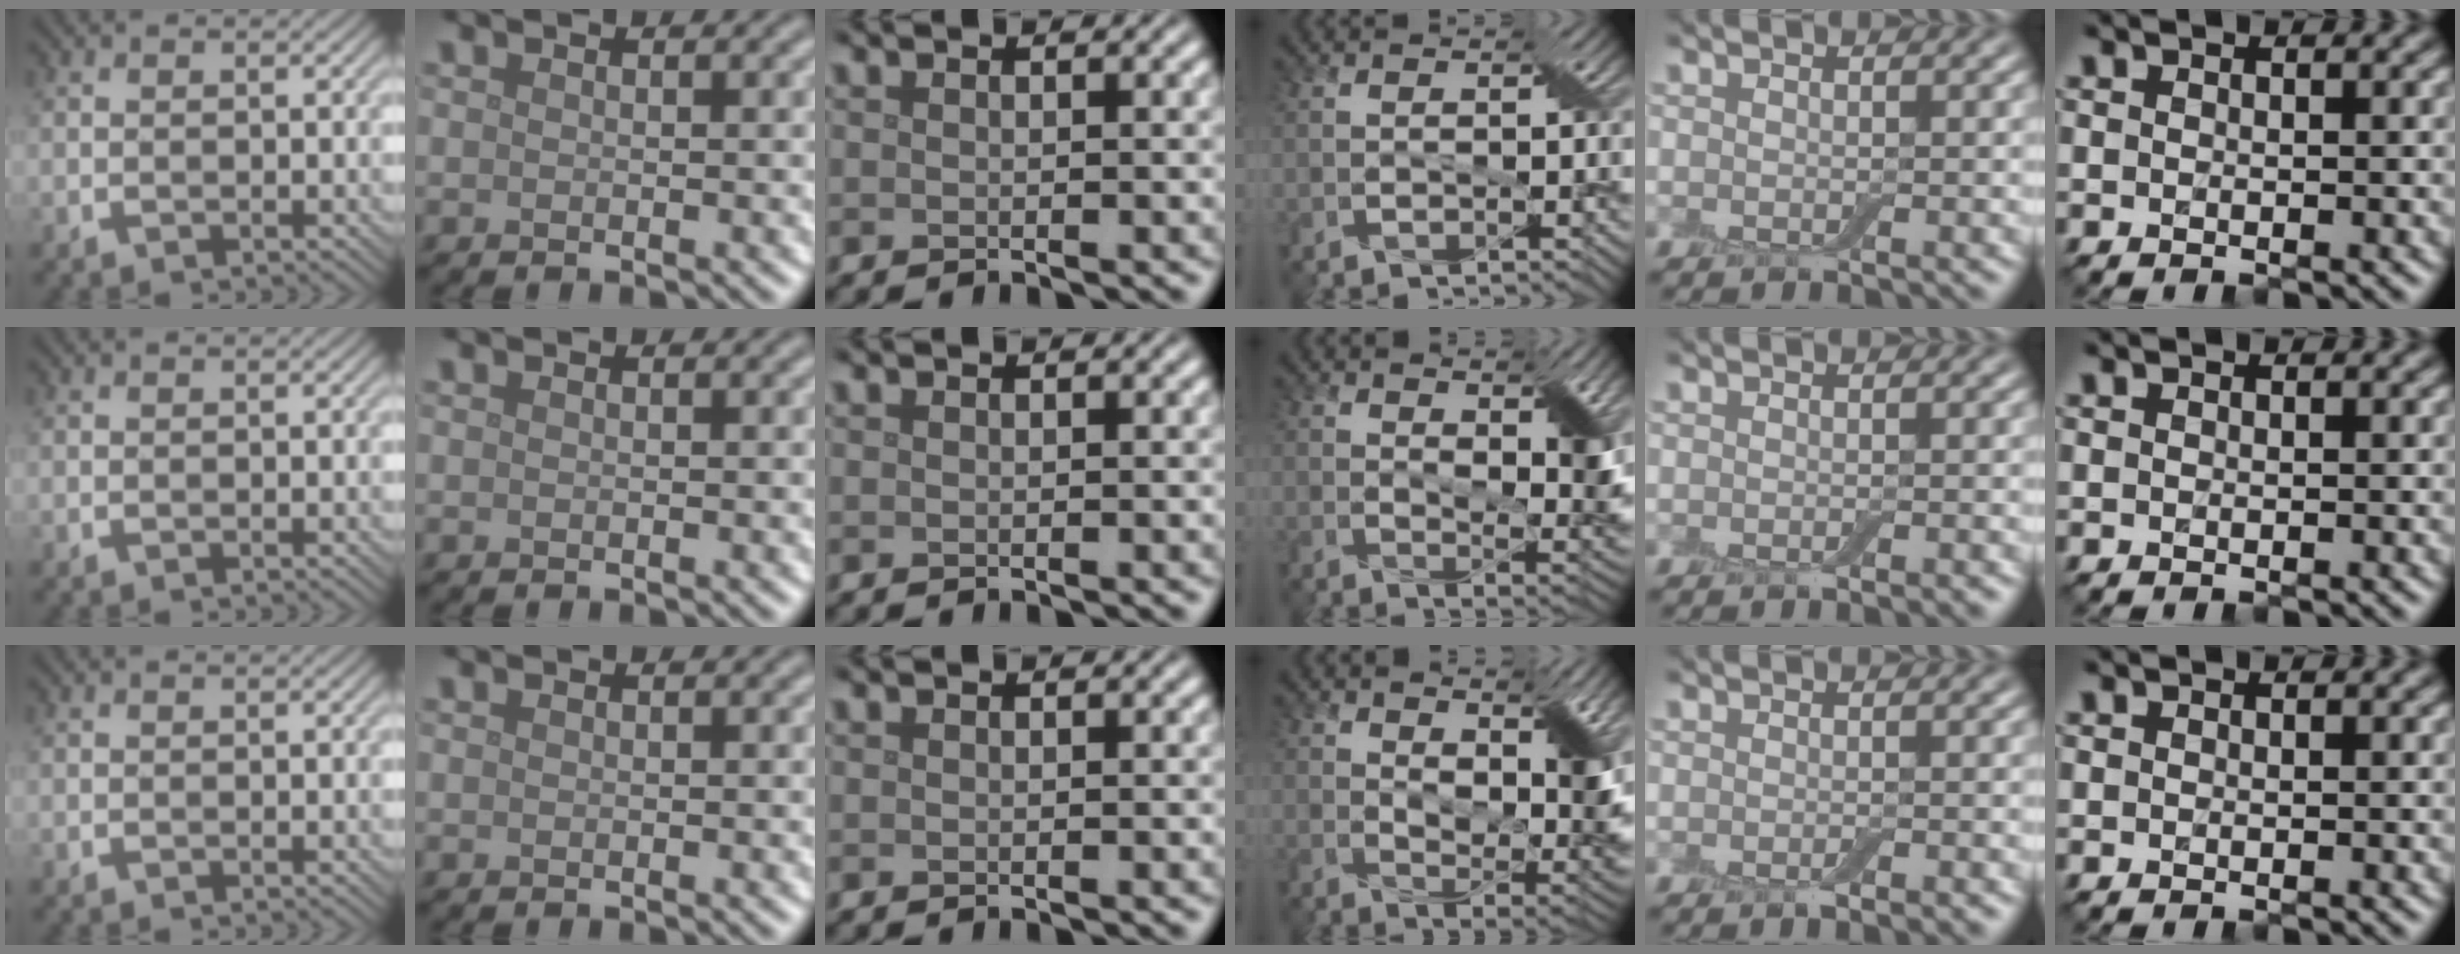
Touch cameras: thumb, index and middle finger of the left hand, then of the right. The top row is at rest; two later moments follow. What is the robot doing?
{"motion": "squeeze", "object": "air blower"}